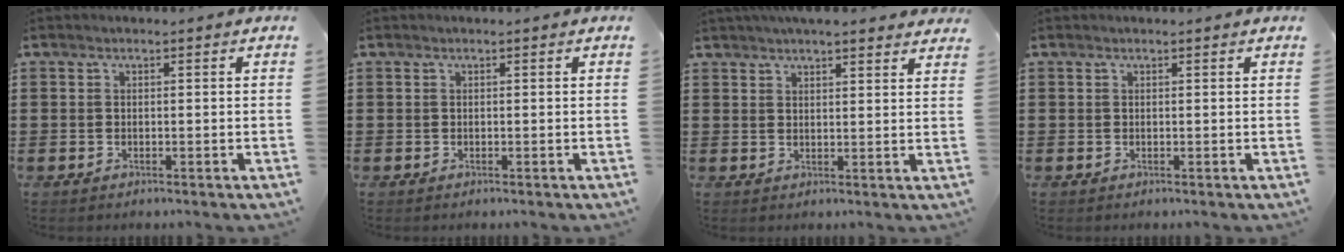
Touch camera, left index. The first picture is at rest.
{"total": 0.0}
{"total": 3.7, "force": [3.5, 0.3, 1.1], "torque": [-0.031, -0.006, 0.066]}
{"total": 0.0}